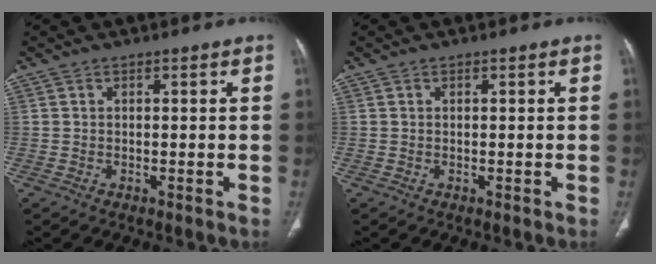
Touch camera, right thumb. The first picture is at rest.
{"total": 0.0}